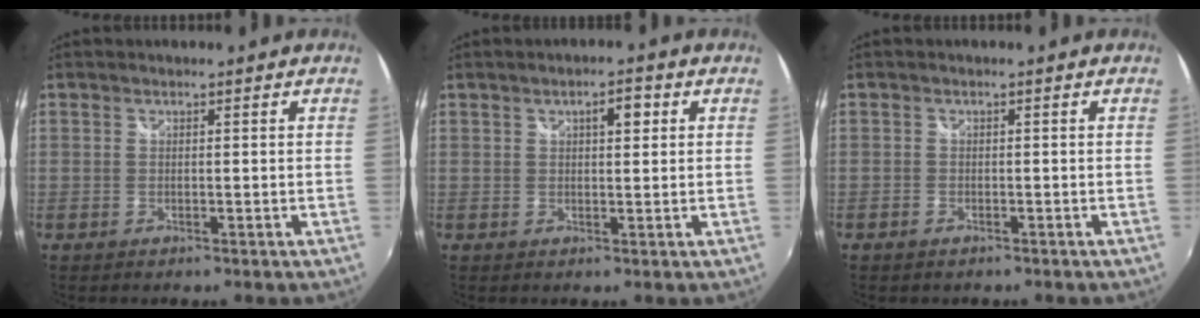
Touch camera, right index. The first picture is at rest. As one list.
[{"total": 3.1, "force": [1.1, 1.3, 2.6], "torque": [-0.038, 0.010, 0.016]}, {"total": 1.3, "force": [-0.9, 1.0, 0.2], "torque": [-0.009, -0.001, -0.016]}]